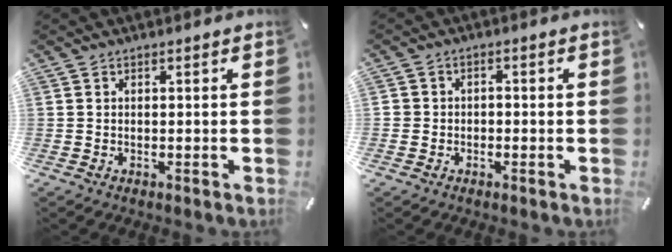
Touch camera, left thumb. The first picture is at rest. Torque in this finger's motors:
{"motor_torque": [0.74, 1.42, 0.30, 0.36, 0.05]}